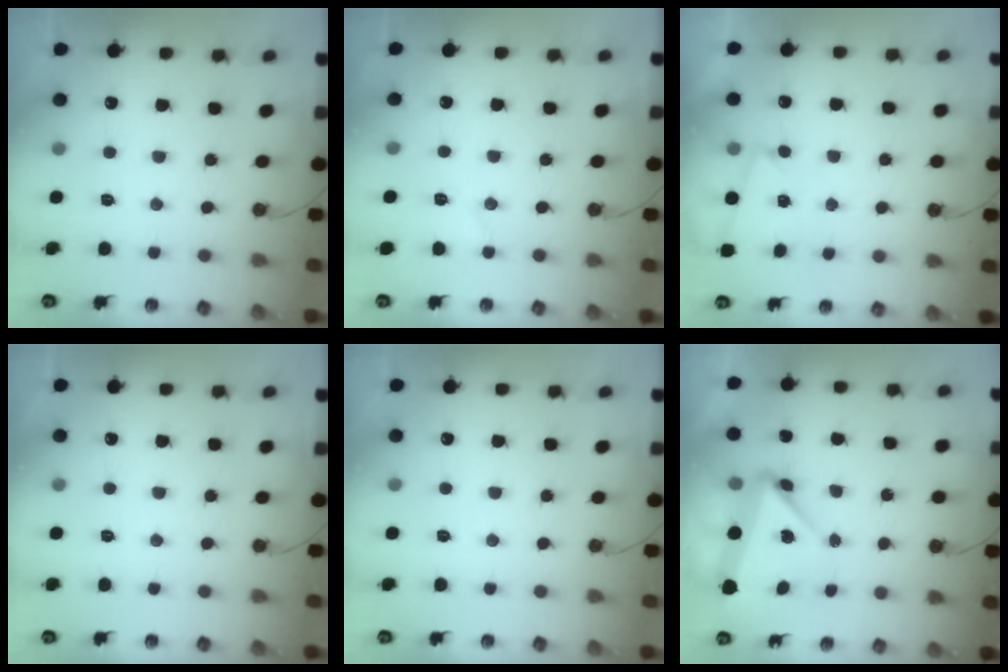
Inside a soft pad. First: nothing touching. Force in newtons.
{"total": 4.7, "press": 4.3, "slide": 1.8}
{"total": 2.9, "press": 2.1, "slide": 2.0}
{"total": 0.0}
{"total": 0.0}
{"total": 5.9, "press": 5.9, "slide": 0.9}